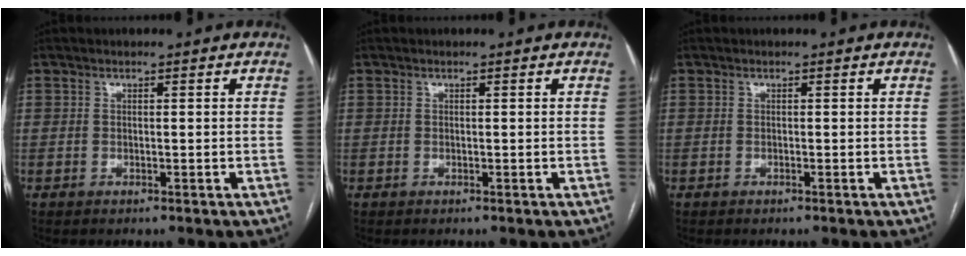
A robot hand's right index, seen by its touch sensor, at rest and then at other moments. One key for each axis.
{"total": 0.0}
{"total": 0.0}